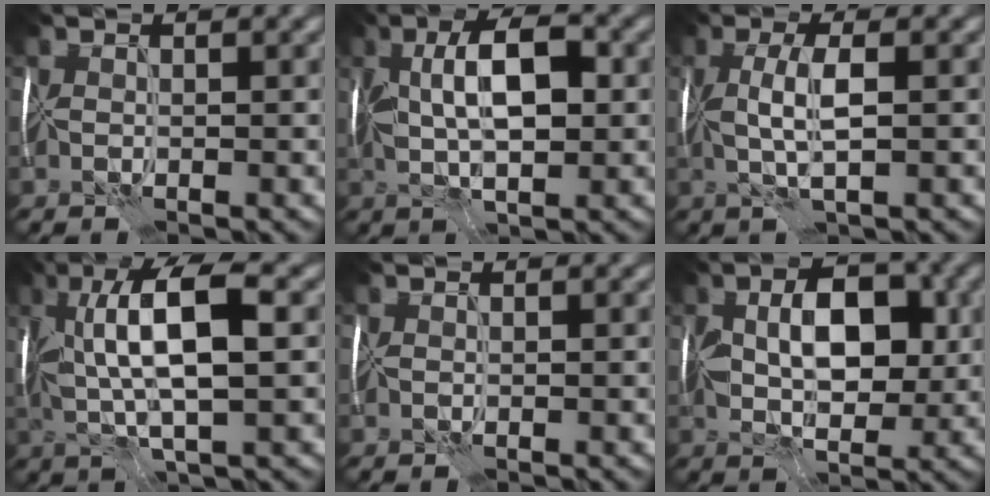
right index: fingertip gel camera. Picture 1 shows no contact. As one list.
[{"total": 6.8, "force": [1.0, 2.6, 6.2], "torque": [-0.107, 0.011, 0.012]}, {"total": 3.4, "force": [0.2, 0.7, 3.3], "torque": [-0.068, 0.005, 0.005]}, {"total": 9.1, "force": [1.7, 2.8, 8.5], "torque": [-0.153, 0.016, 0.025]}, {"total": 0.0}, {"total": 7.2, "force": [1.0, 4.0, 5.9], "torque": [-0.090, 0.005, 0.013]}]